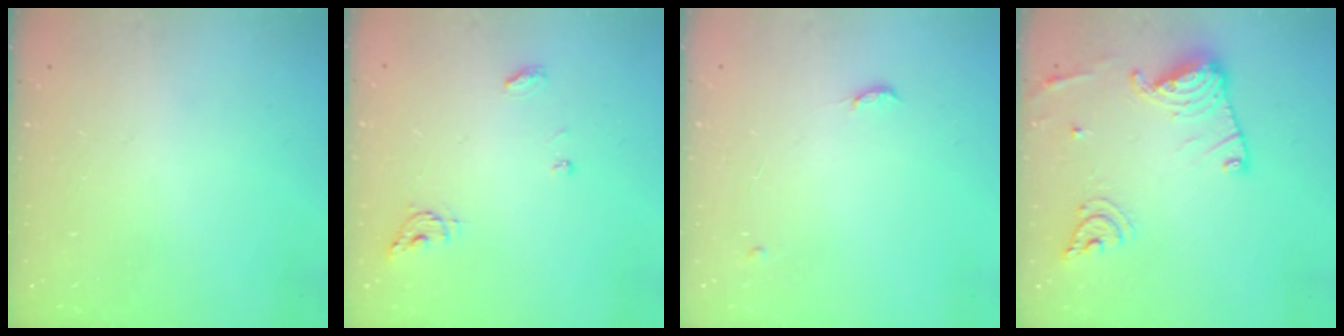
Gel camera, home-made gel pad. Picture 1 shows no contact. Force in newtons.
{"total": 5.3, "press": 5.3, "slide": 0.4}
{"total": 7.8, "press": 4.4, "slide": 6.4}
{"total": 15.7, "press": 15.6, "slide": 1.6}